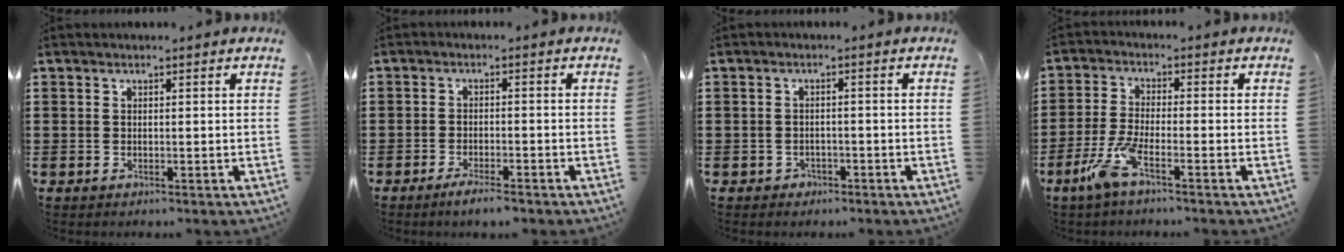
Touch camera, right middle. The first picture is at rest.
{"total": 2.5, "force": [-2.0, 0.2, 1.6], "torque": [-0.026, 0.003, -0.036]}
{"total": 1.1, "force": [-0.9, 0.7, 0.1], "torque": [-0.007, 0.002, -0.021]}
{"total": 5.8, "force": [-3.3, 0.7, 4.7], "torque": [-0.118, -0.018, -0.066]}